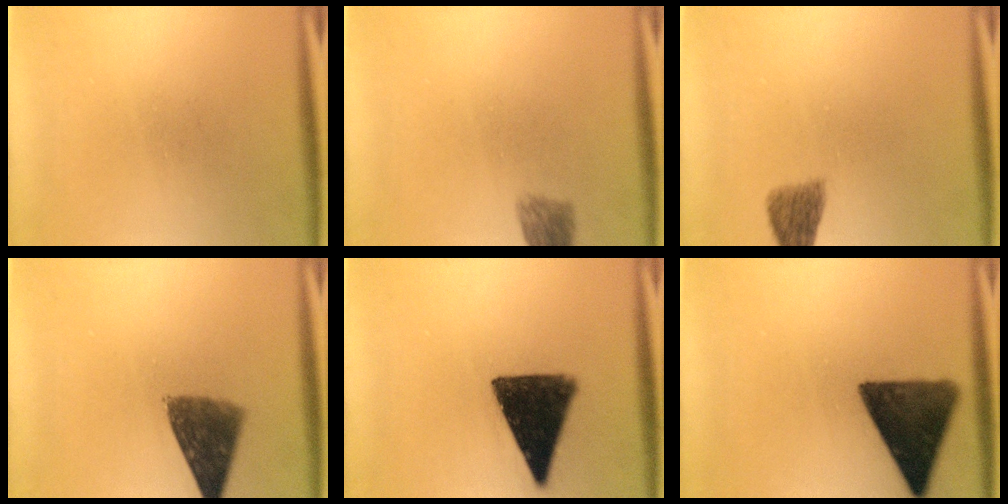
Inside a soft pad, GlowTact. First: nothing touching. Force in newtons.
{"total": 2.9}
{"total": 3.7}
{"total": 8.2}
{"total": 14.1}
{"total": 12.8}